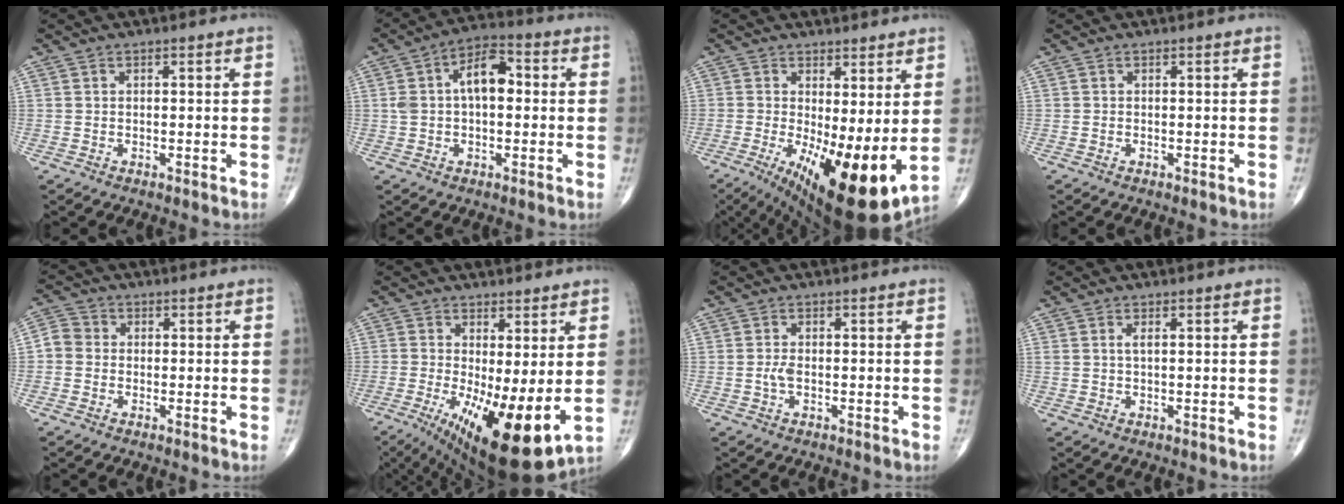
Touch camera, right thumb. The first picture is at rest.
{"total": 10.2, "force": [1.1, 5.6, 8.4], "torque": [-0.148, 0.032, 0.013]}
{"total": 15.8, "force": [-1.3, 5.1, 14.9], "torque": [-0.240, -0.032, -0.001]}
{"total": 0.0}
{"total": 4.0, "force": [-0.5, 3.7, 1.5], "torque": [-0.020, 0.010, -0.020]}
{"total": 15.3, "force": [-2.2, 4.8, 14.4], "torque": [-0.238, -0.028, -0.015]}
{"total": 1.6, "force": [-0.3, 0.7, 1.4], "torque": [-0.031, 0.000, -0.008]}
{"total": 1.1, "force": [0.3, 0.3, 1.0], "torque": [-0.025, 0.003, 0.008]}